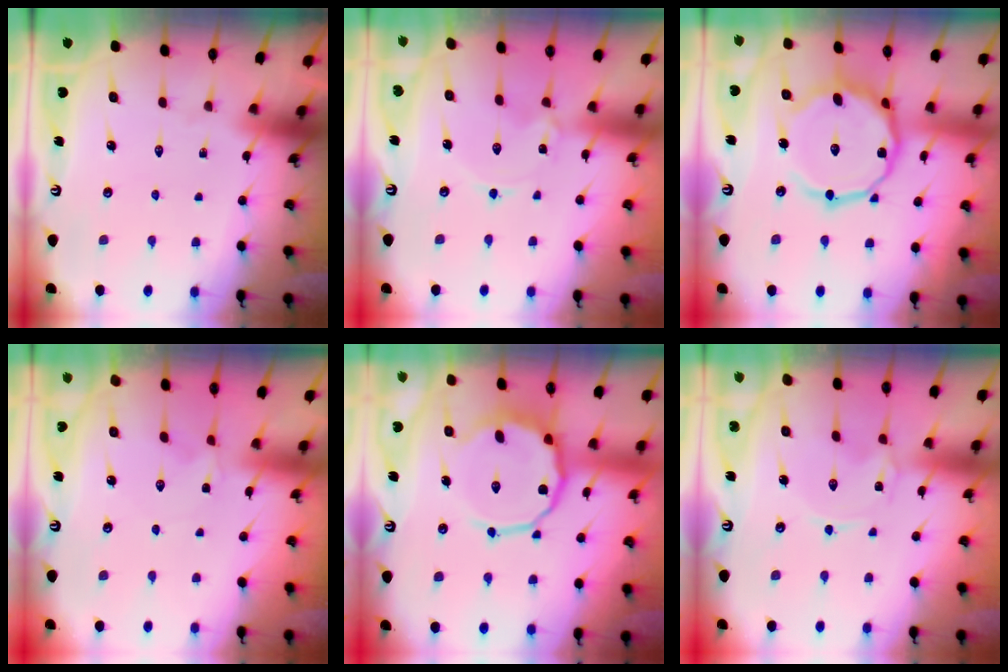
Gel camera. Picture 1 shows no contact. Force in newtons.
{"total": 1.2, "press": 1.1, "slide": 0.1}
{"total": 16.3, "press": 16.2, "slide": 1.0}
{"total": 1.6, "press": 1.6, "slide": 0.3}
{"total": 10.9, "press": 10.7, "slide": 2.3}
{"total": 0.0}